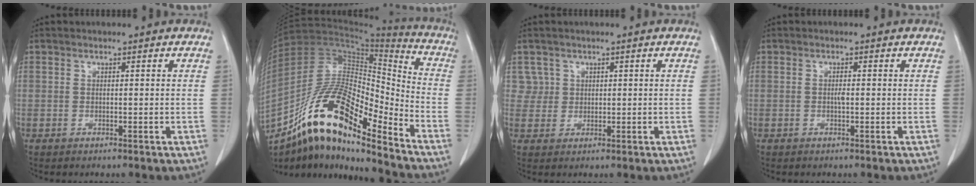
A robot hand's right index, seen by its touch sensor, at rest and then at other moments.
{"total": 16.8, "force": [-11.9, 4.1, 11.1], "torque": [-0.201, 0.025, -0.210]}
{"total": 2.6, "force": [1.1, 2.3, -0.5], "torque": [0.023, 0.005, 0.016]}
{"total": 0.9, "force": [-0.1, 0.1, 0.9], "torque": [-0.018, 0.000, -0.002]}